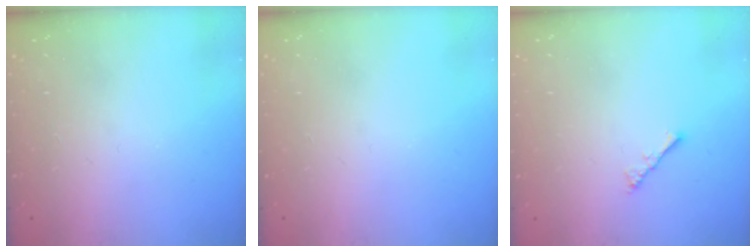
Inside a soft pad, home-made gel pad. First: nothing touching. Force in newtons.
{"total": 0.0}
{"total": 2.2, "press": 2.1, "slide": 0.5}